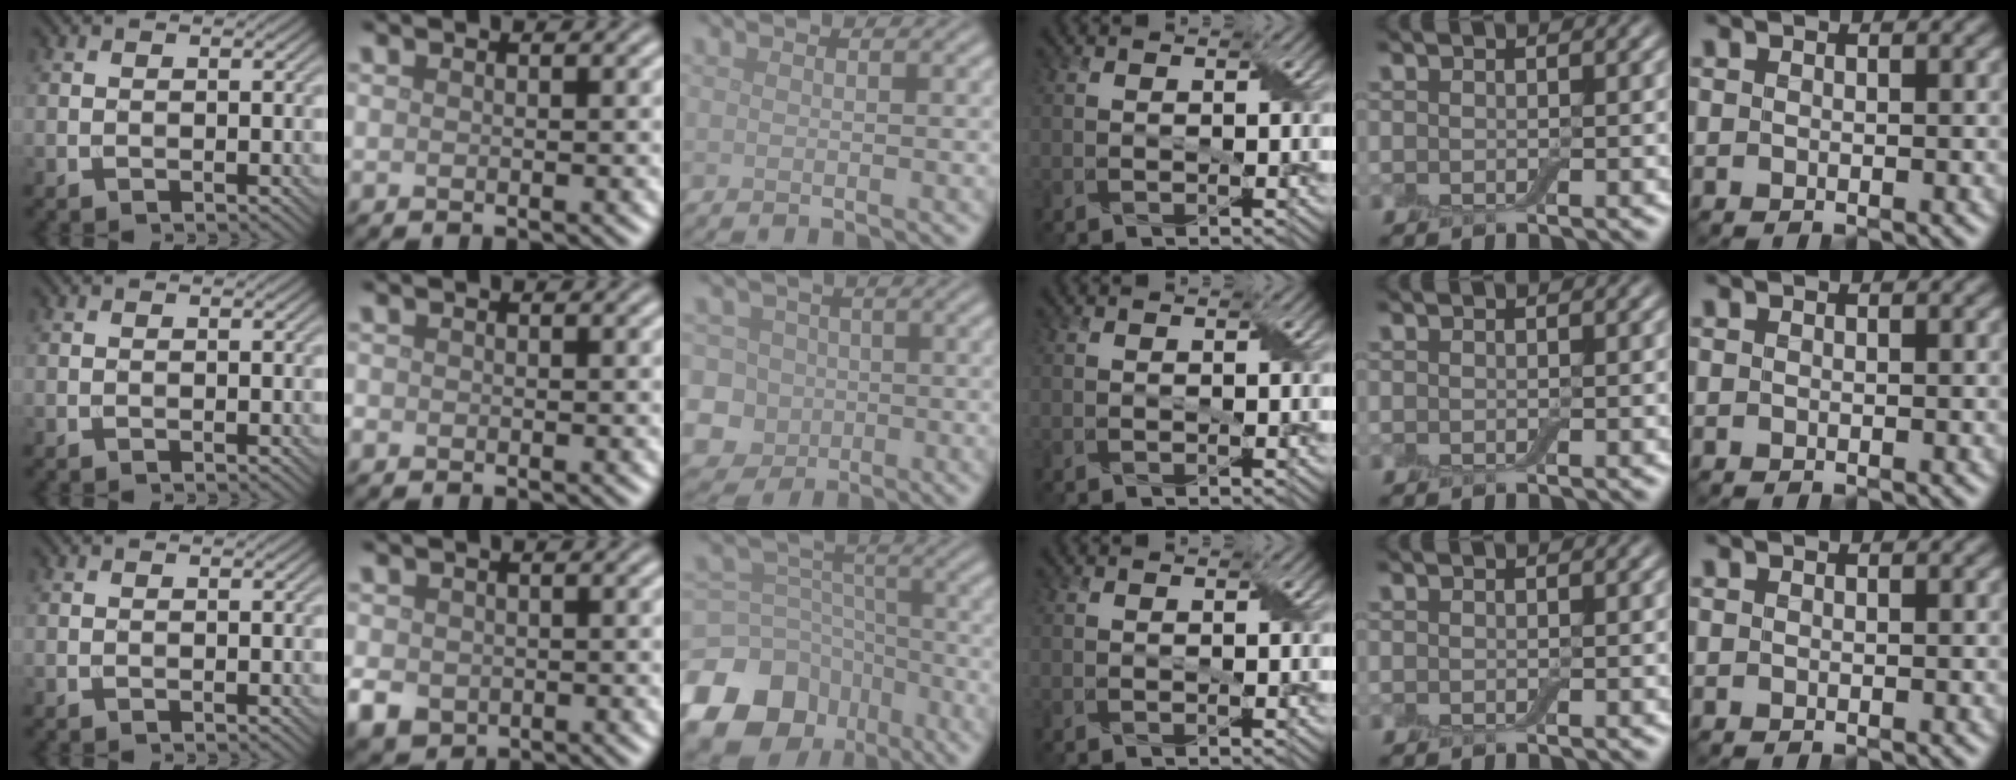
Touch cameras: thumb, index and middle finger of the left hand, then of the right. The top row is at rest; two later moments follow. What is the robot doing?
{"motion": "fold", "object": "aluminum foil"}